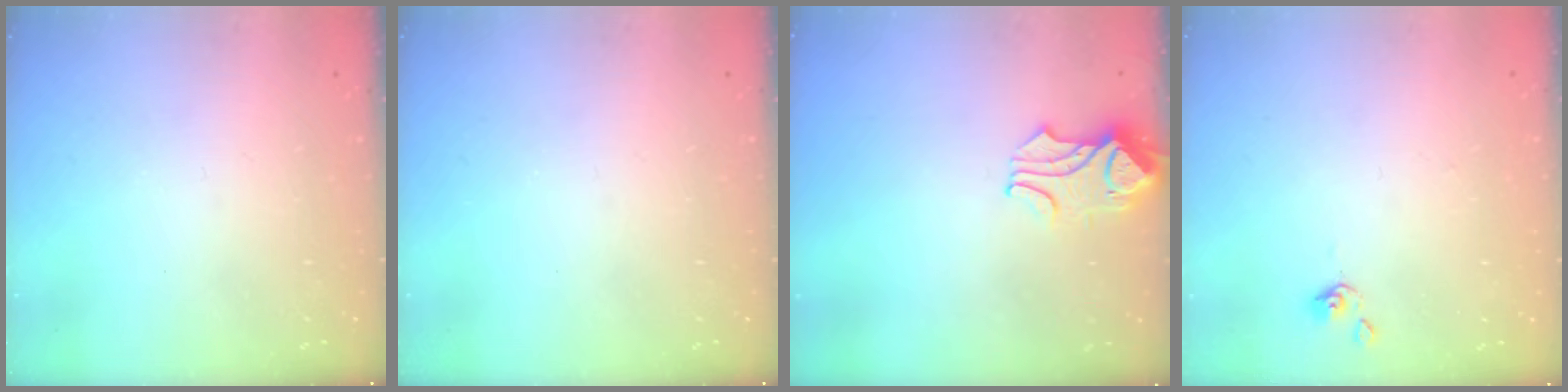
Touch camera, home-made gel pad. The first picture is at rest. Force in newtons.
{"total": 0.0}
{"total": 1.5, "press": 1.5, "slide": 0.5}
{"total": 0.0}